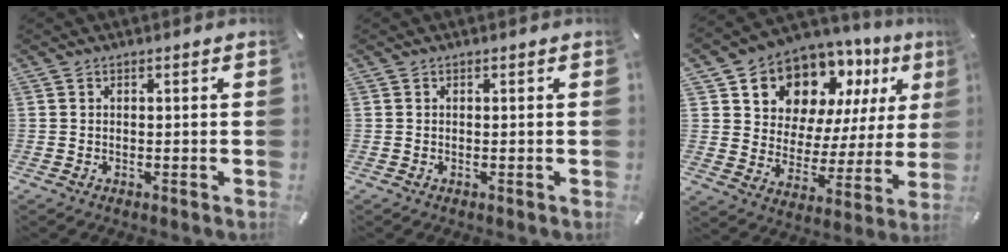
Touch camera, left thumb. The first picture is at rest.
{"total": 0.0}
{"total": 12.0, "force": [9.3, 7.3, 2.2], "torque": [-0.052, -0.093, 0.170]}